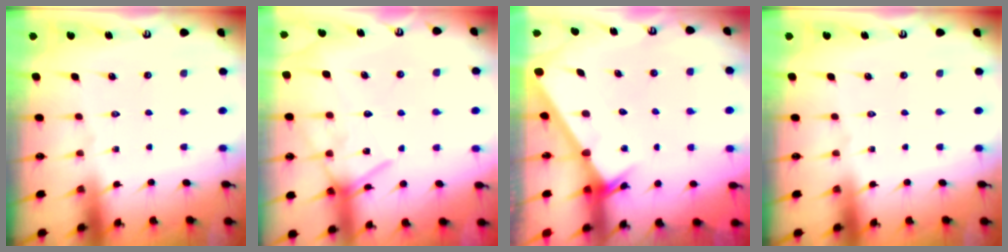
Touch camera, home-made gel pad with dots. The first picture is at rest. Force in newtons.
{"total": 13.1, "press": 13.0, "slide": 0.9}
{"total": 2.6, "press": 2.6, "slide": 0.0}
{"total": 0.0}